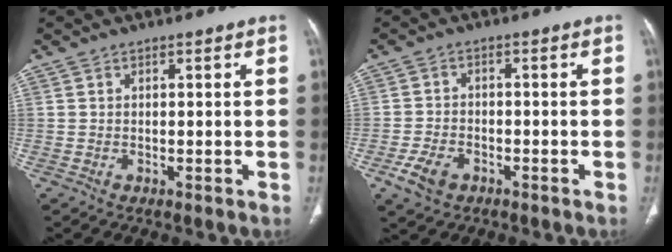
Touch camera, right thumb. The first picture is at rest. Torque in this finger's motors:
{"motor_torque": [1.90, 1.72, -0.33, -0.15, 0.01]}